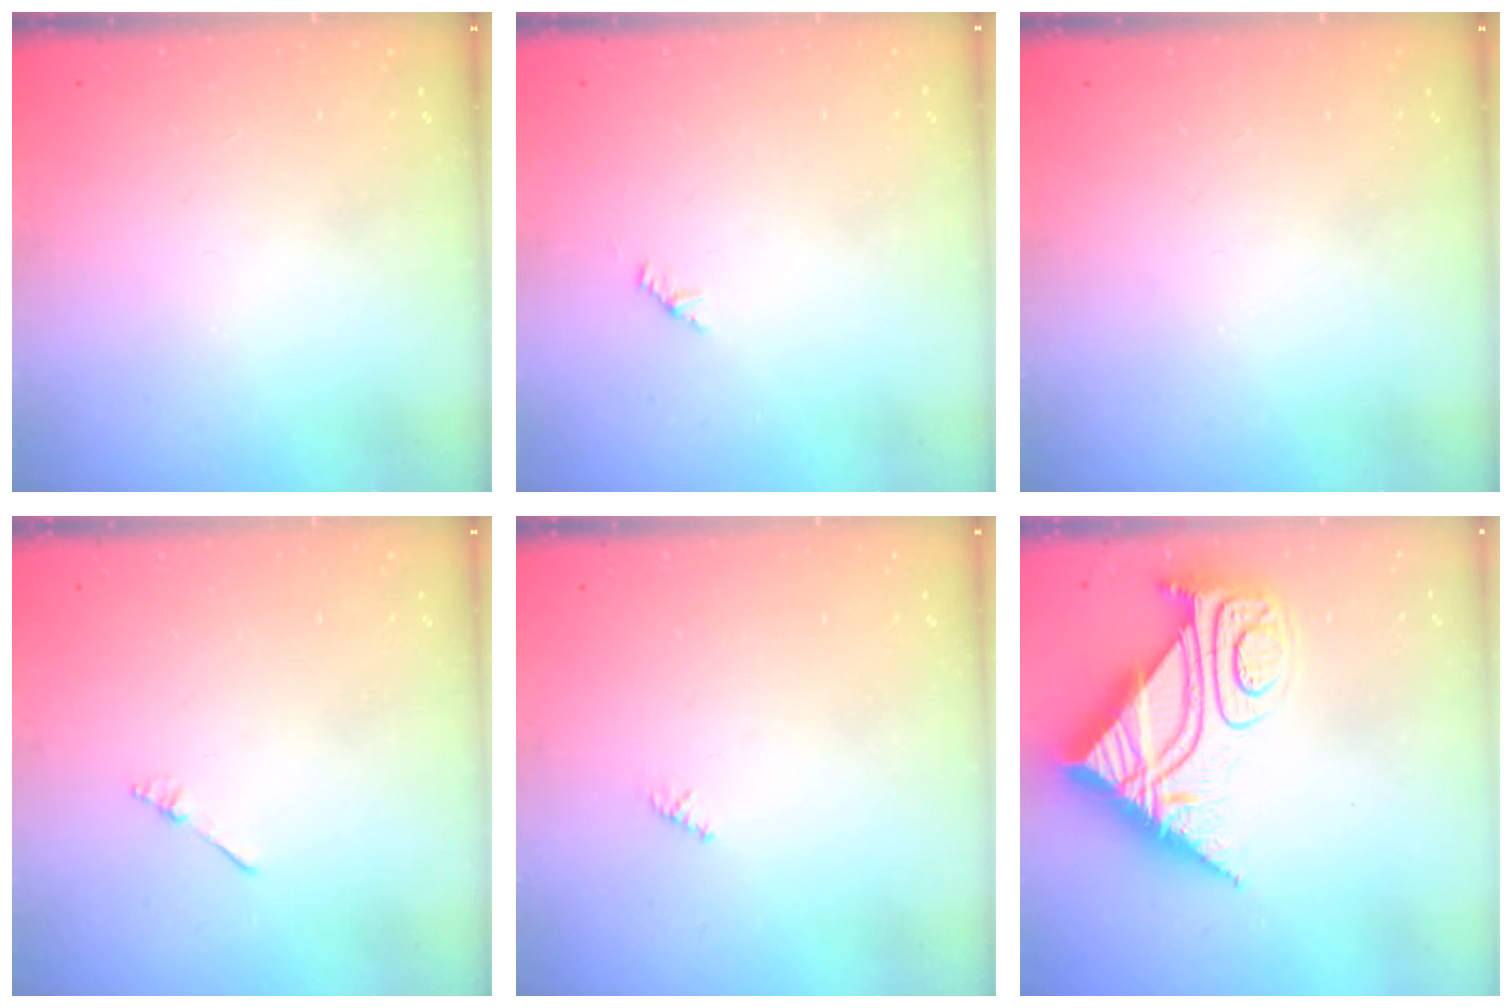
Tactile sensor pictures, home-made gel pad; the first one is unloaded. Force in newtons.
{"total": 1.5, "press": 1.4, "slide": 0.5}
{"total": 0.0}
{"total": 2.0, "press": 2.0, "slide": 0.3}
{"total": 0.8, "press": 0.8, "slide": 0.3}
{"total": 13.7, "press": 13.7, "slide": 1.3}